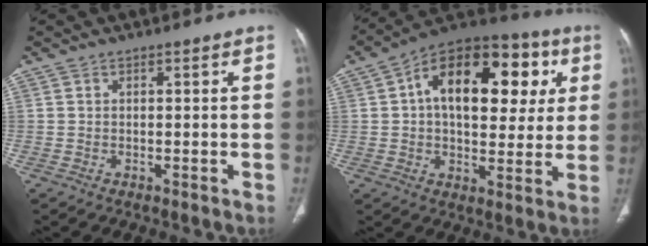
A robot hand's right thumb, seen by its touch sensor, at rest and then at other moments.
{"total": 23.6, "force": [5.8, 13.4, 18.5], "torque": [-0.238, 0.025, 0.077]}